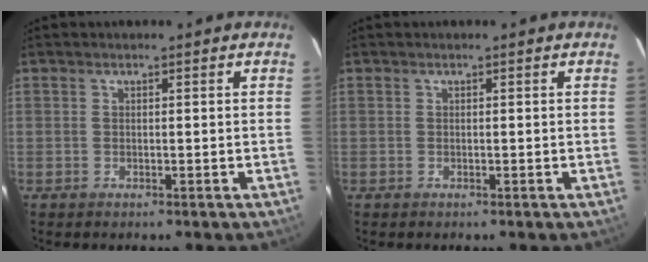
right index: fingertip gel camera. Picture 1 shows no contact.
{"total": 0.0}